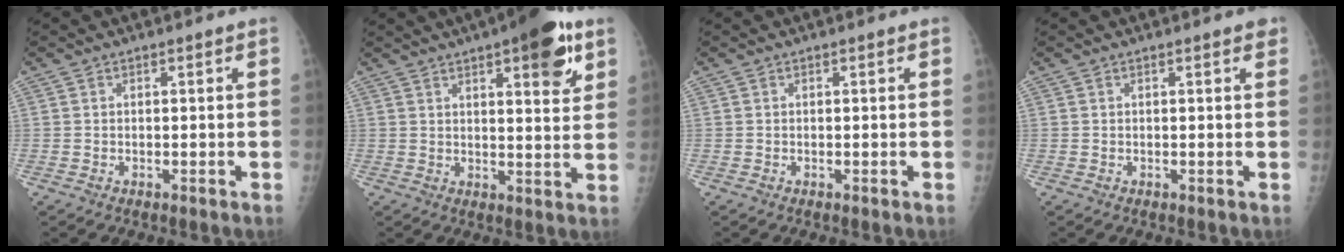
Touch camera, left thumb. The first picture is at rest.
{"total": 12.8, "force": [6.7, 4.2, 10.1], "torque": [-0.107, -0.023, 0.085]}
{"total": 0.0}
{"total": 1.2, "force": [0.7, 0.5, 0.9], "torque": [-0.007, 0.000, 0.004]}